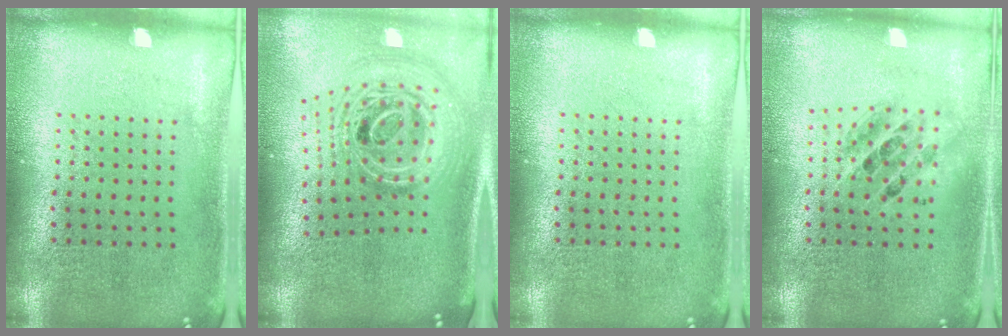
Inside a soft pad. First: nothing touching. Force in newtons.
{"total": 3.0, "press": 2.0, "slide": 2.2}
{"total": 0.0}
{"total": 1.3, "press": 1.1, "slide": 0.7}